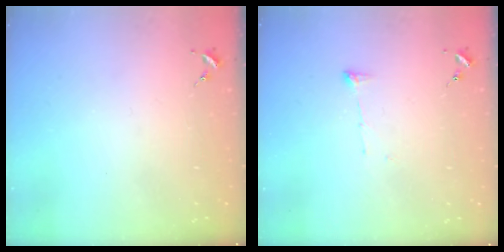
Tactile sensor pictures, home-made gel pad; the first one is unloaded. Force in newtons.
{"total": 4.8, "press": 4.8, "slide": 0.2}